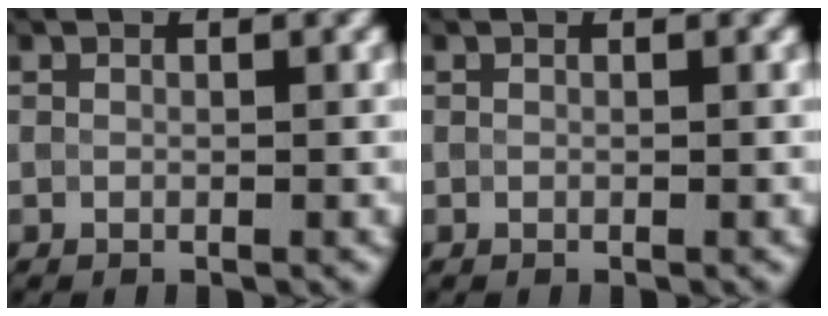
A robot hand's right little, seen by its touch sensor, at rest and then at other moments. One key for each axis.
{"total": 0.0}